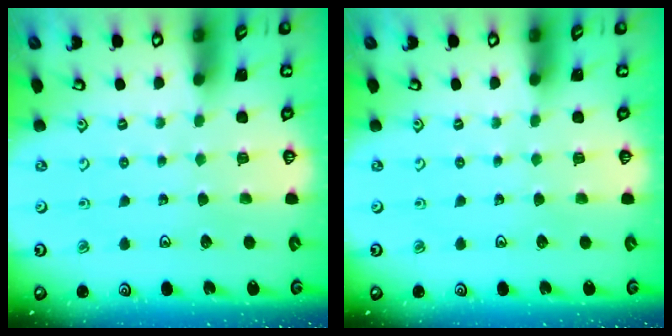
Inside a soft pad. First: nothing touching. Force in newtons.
{"total": 0.0}